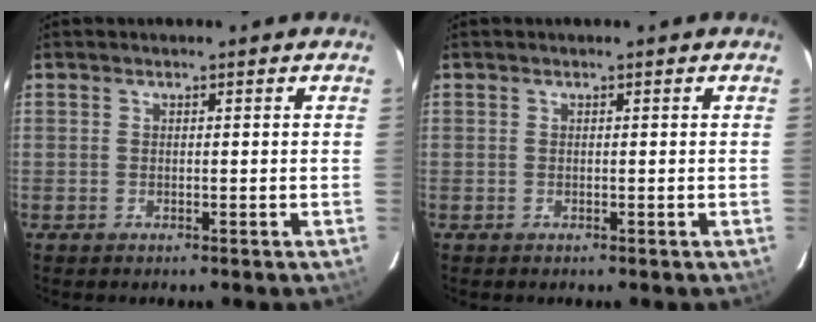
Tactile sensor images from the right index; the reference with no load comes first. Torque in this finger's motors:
{"motor_torque": [0.00, 0.00, 0.00, 0.00]}